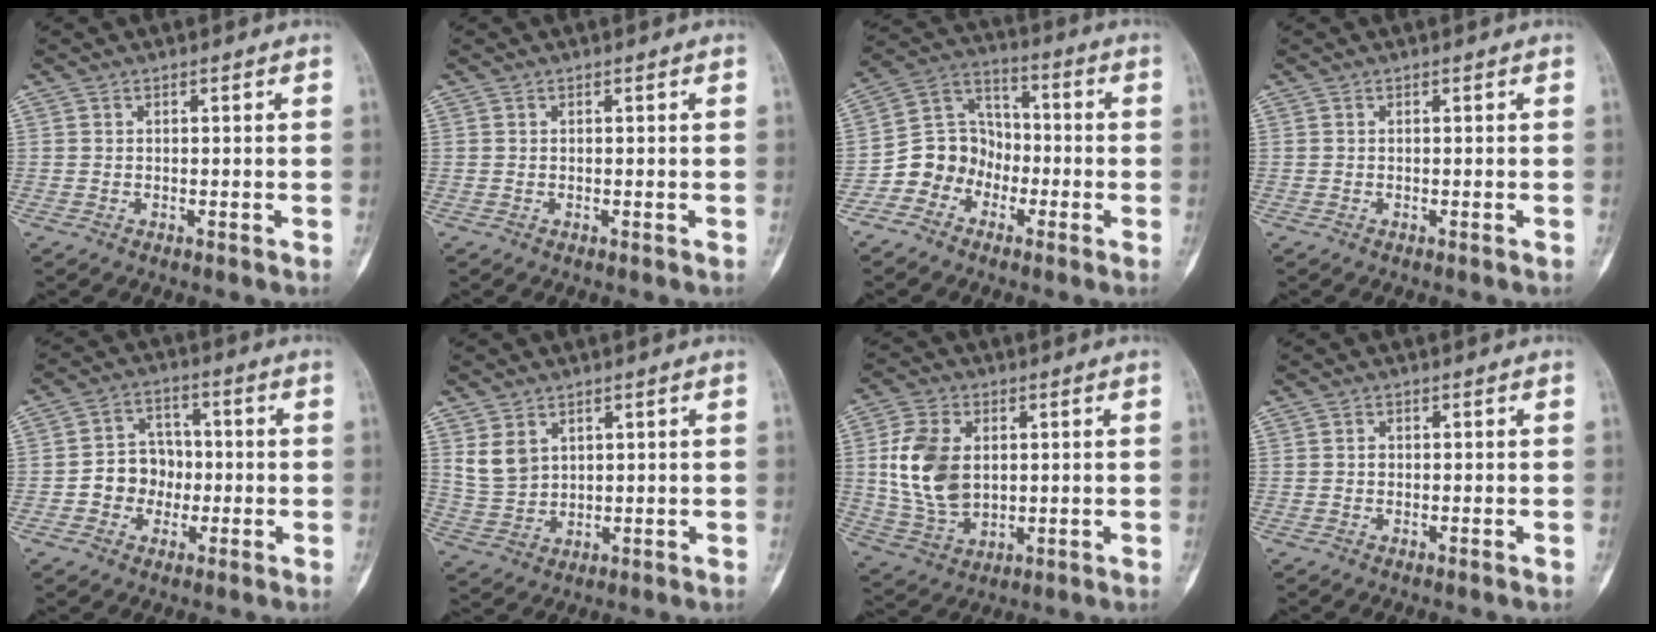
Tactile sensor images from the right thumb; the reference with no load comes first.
{"total": 0.0}
{"total": 10.1, "force": [-4.1, 8.8, 2.8], "torque": [-0.011, 0.069, -0.087]}
{"total": 0.0}
{"total": 7.8, "force": [-1.5, 6.8, 3.5], "torque": [-0.014, 0.027, -0.034]}
{"total": 6.0, "force": [2.8, 4.3, 3.1], "torque": [-0.050, -0.013, 0.069]}
{"total": 13.3, "force": [1.8, 9.0, 9.7], "torque": [-0.178, -0.007, 0.042]}
{"total": 0.6, "force": [-0.2, 0.4, 0.4], "torque": [-0.001, 0.002, -0.005]}